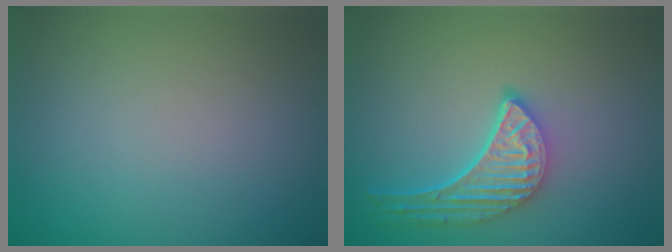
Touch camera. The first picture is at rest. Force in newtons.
{"total": 4.9, "press": 3.9, "slide": 3.0}